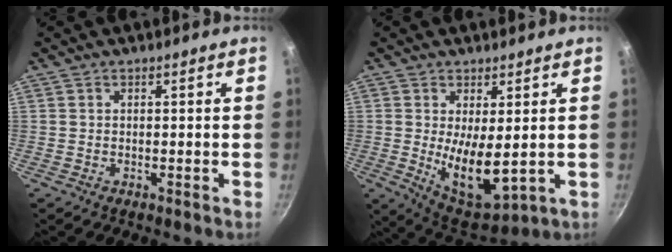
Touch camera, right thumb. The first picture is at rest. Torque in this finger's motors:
{"motor_torque": [1.18, 1.48, 1.17, 0.25, 0.12]}